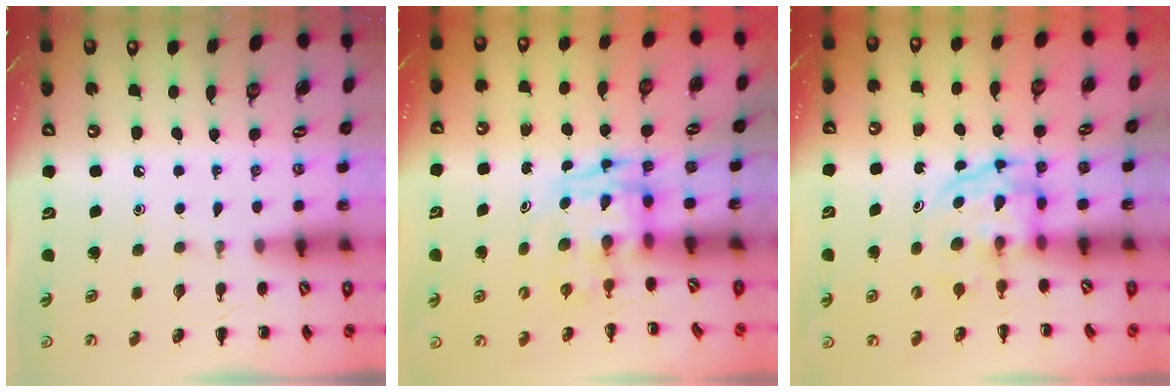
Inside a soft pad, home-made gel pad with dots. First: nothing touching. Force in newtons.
{"total": 3.2, "press": 3.2, "slide": 0.6}
{"total": 3.8, "press": 3.8, "slide": 0.3}